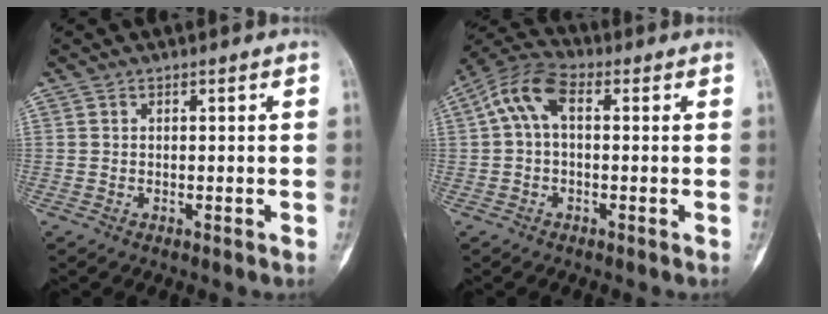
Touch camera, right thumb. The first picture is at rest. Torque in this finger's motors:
{"motor_torque": [0.76, 0.80, 0.03, -0.01, 0.07]}